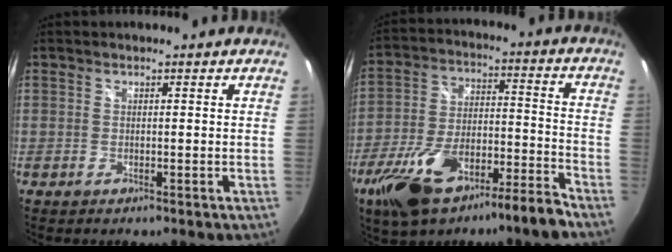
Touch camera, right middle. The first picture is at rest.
{"total": 16.7, "force": [-11.9, 4.1, 11.0], "torque": [-0.217, -0.002, -0.202]}